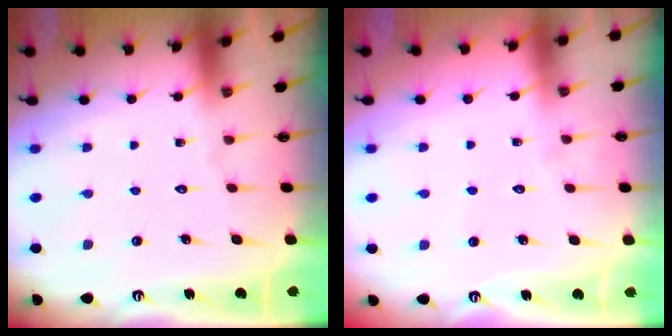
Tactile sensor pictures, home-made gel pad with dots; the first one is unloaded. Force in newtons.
{"total": 3.0, "press": 3.0, "slide": 0.3}